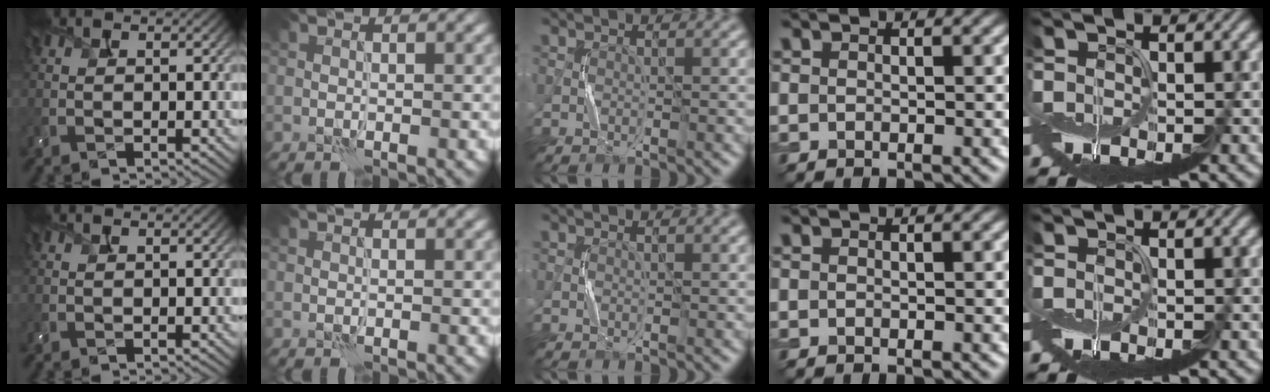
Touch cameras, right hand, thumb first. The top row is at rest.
{}